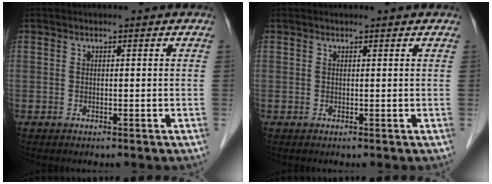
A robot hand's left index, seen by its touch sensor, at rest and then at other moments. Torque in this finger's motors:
{"motor_torque": [0.13, 0.03, -0.01, -0.01]}